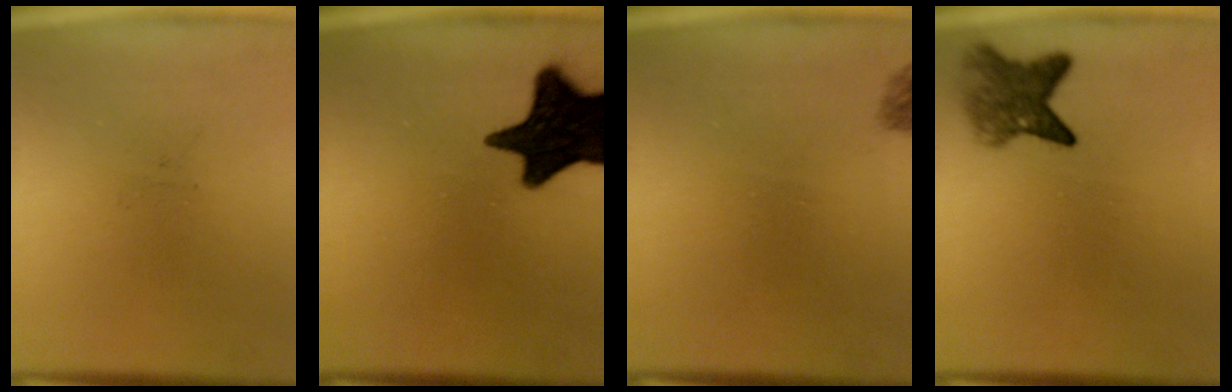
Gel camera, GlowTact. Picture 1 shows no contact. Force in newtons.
{"total": 17.7}
{"total": 1.4}
{"total": 4.9}